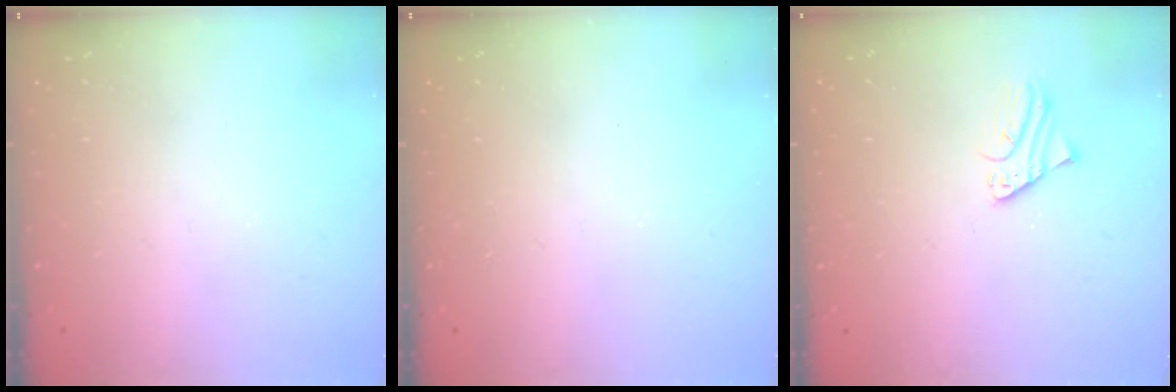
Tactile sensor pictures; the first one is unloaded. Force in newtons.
{"total": 0.0}
{"total": 1.9, "press": 1.9, "slide": 0.1}